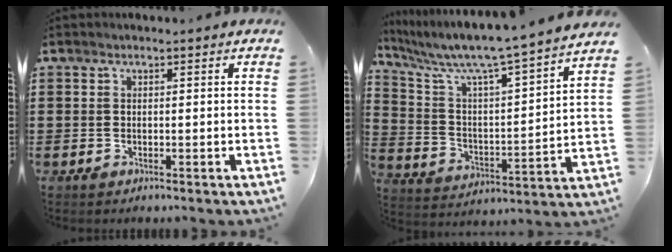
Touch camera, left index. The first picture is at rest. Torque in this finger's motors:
{"motor_torque": [1.14, -1.00, 0.45, 0.21]}